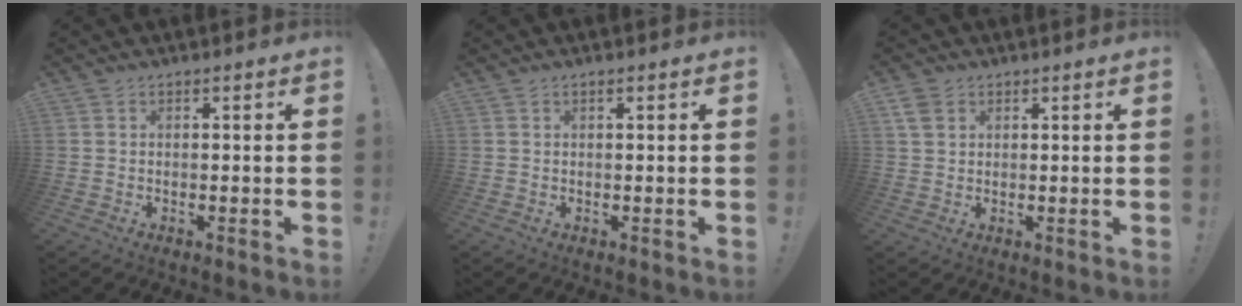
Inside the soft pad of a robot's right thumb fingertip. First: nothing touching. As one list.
[{"total": 0.6, "force": [0.3, 0.0, 0.5], "torque": [-0.019, 0.004, 0.006]}, {"total": 4.7, "force": [2.2, 3.7, 1.8], "torque": [-0.027, -0.003, 0.044]}]